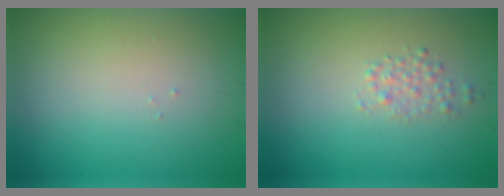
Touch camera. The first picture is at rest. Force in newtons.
{"total": 1.3, "press": 1.3, "slide": 0.0}